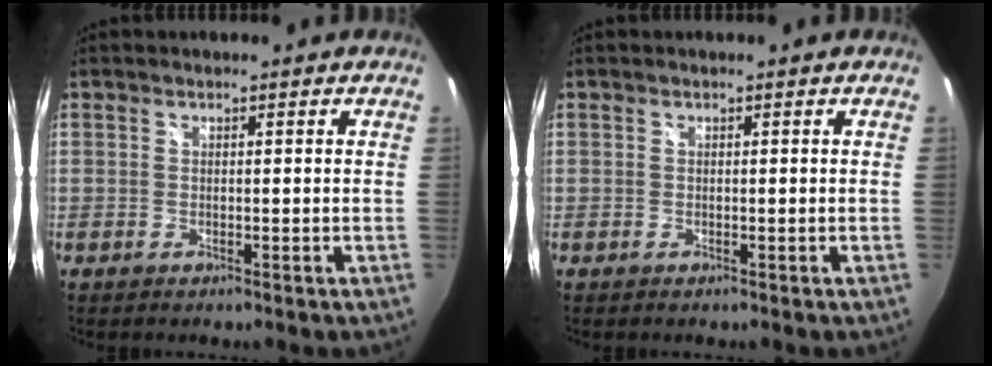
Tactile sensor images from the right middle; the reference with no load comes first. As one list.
[{"total": 0.0}]